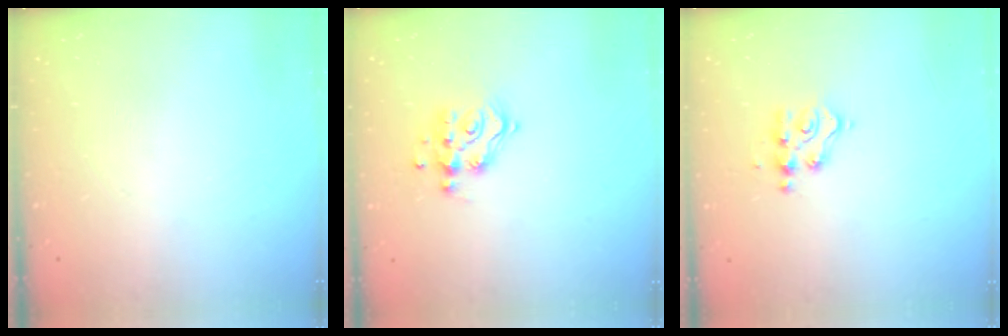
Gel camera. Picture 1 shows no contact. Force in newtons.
{"total": 10.2, "press": 10.2, "slide": 0.7}
{"total": 4.7, "press": 4.7, "slide": 0.2}